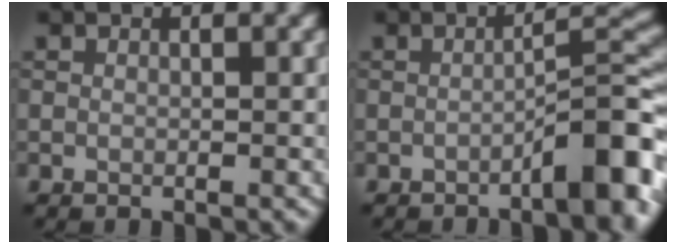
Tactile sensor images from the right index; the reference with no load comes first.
{"total": 6.0, "force": [-3.1, 1.0, 5.0], "torque": [-0.064, 0.023, -0.050]}